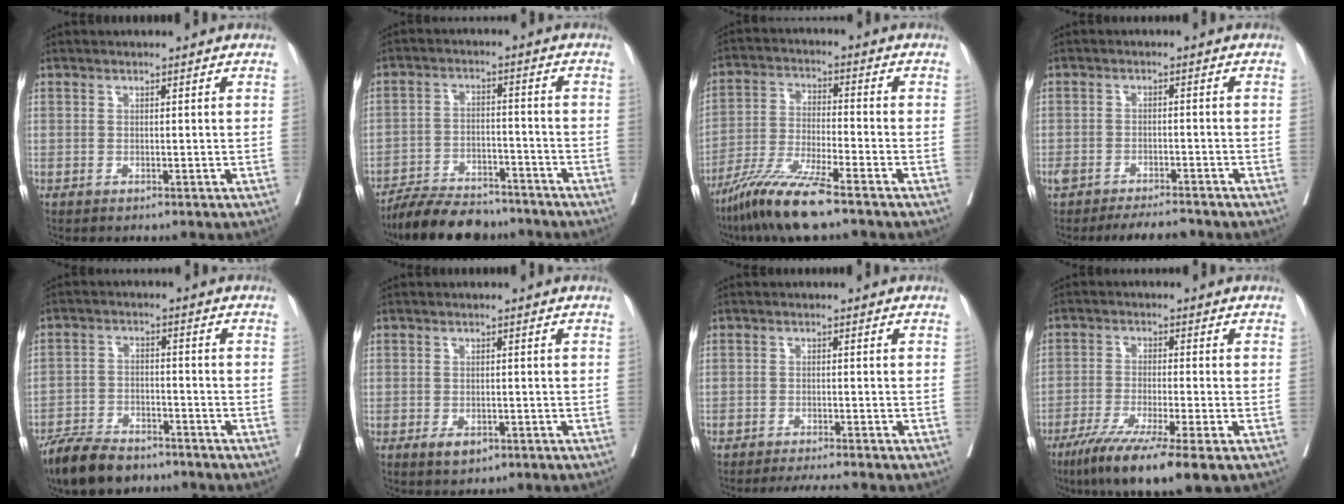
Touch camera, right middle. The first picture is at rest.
{"total": 12.5, "force": [-11.2, 3.4, 4.3], "torque": [-0.062, 0.004, -0.178]}
{"total": 10.1, "force": [-7.5, 0.0, 6.7], "torque": [-0.137, -0.032, -0.146]}
{"total": 6.7, "force": [-6.1, 1.3, 2.4], "torque": [-0.038, -0.005, -0.094]}
{"total": 9.1, "force": [-7.6, 3.3, 3.9], "torque": [-0.068, -0.015, -0.137]}
{"total": 2.6, "force": [-1.3, 1.5, 1.7], "torque": [-0.025, -0.001, -0.013]}
{"total": 3.8, "force": [-3.5, -0.4, 1.4], "torque": [-0.018, -0.010, -0.056]}
{"total": 11.1, "force": [-7.0, 0.2, 8.7], "torque": [-0.142, -0.029, -0.116]}